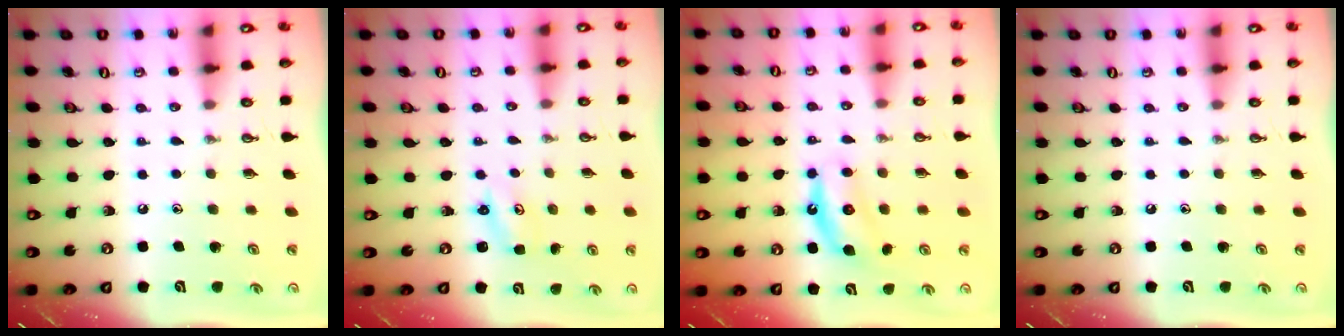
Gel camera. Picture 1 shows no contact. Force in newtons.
{"total": 2.1, "press": 2.0, "slide": 0.3}
{"total": 6.0, "press": 6.0, "slide": 0.8}
{"total": 0.0}